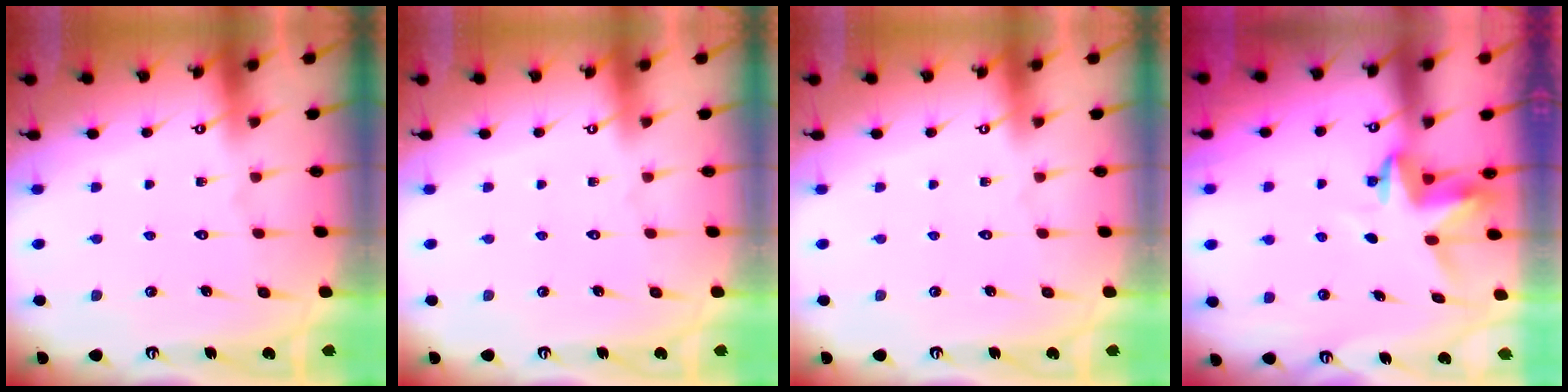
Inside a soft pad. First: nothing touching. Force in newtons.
{"total": 0.0}
{"total": 0.0}
{"total": 3.3, "press": 3.3, "slide": 0.4}